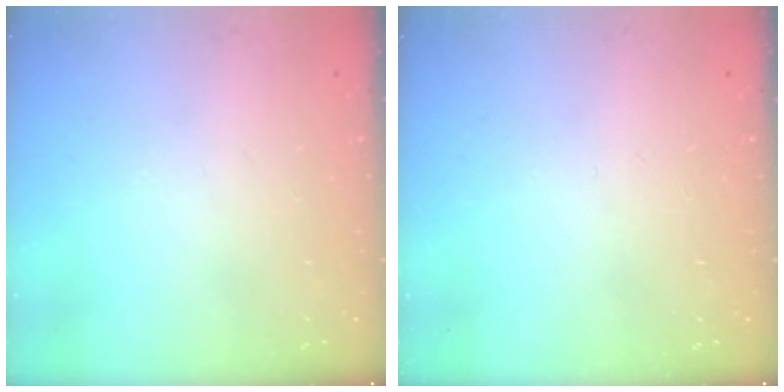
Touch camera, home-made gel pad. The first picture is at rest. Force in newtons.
{"total": 0.0}